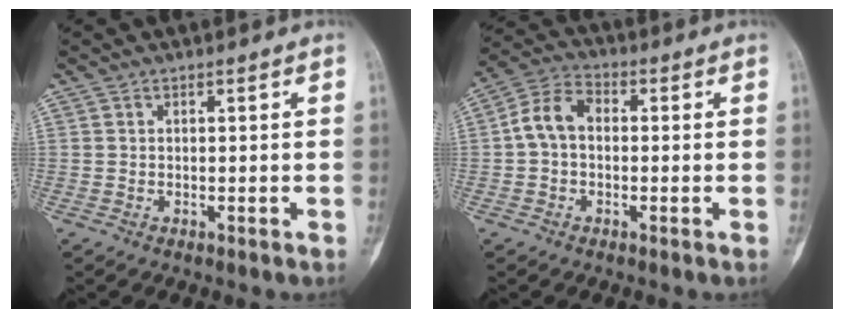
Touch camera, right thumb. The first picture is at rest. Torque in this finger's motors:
{"motor_torque": [0.02, 0.02, 0.12, -0.11, 0.08]}